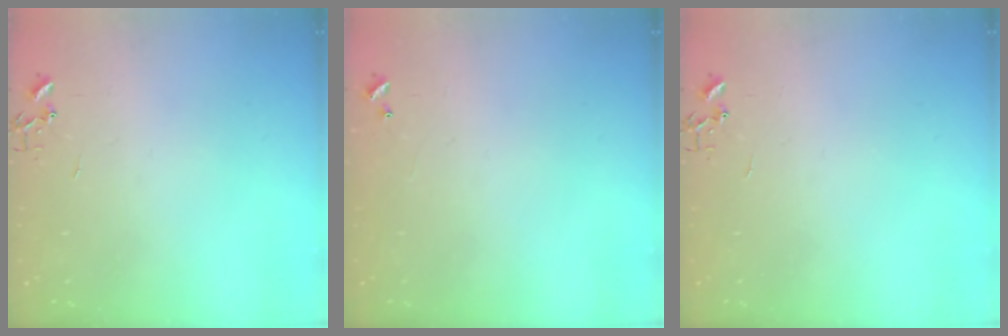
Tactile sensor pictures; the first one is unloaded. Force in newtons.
{"total": 3.7, "press": 3.6, "slide": 0.4}
{"total": 0.0}